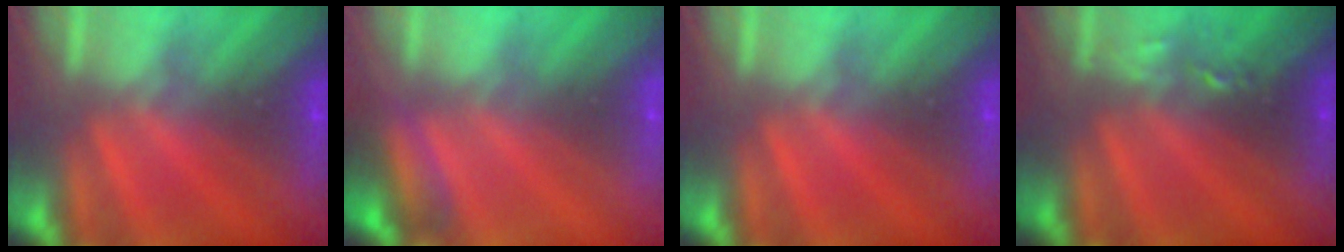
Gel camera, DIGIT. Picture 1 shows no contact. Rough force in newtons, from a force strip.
{"total": 2.9}
{"total": 0.0}
{"total": 2.4}